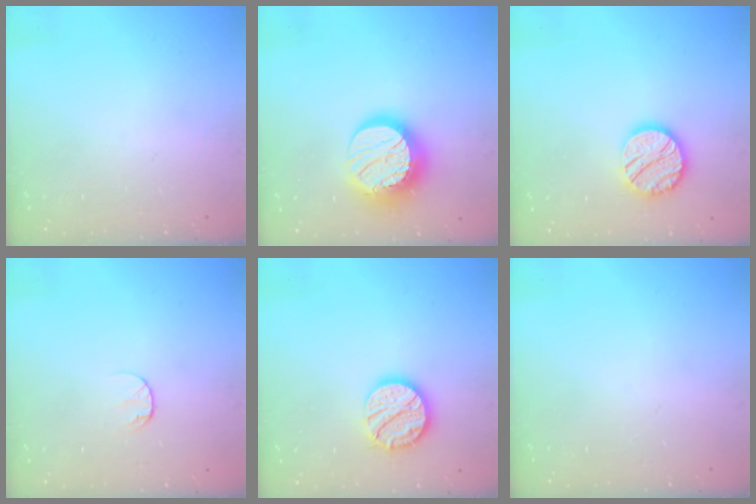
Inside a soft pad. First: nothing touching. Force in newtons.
{"total": 17.0, "press": 17.0, "slide": 1.3}
{"total": 13.2, "press": 13.2, "slide": 0.6}
{"total": 6.3, "press": 6.3, "slide": 0.6}
{"total": 13.4, "press": 13.4, "slide": 0.9}
{"total": 0.0}